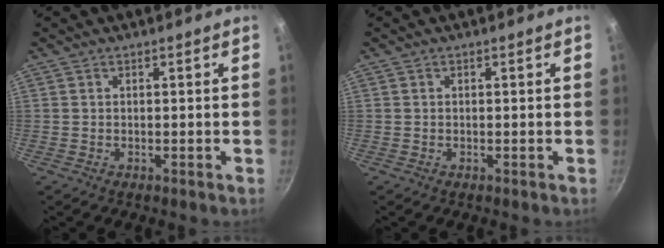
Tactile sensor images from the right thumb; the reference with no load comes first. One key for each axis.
{"total": 0.0}